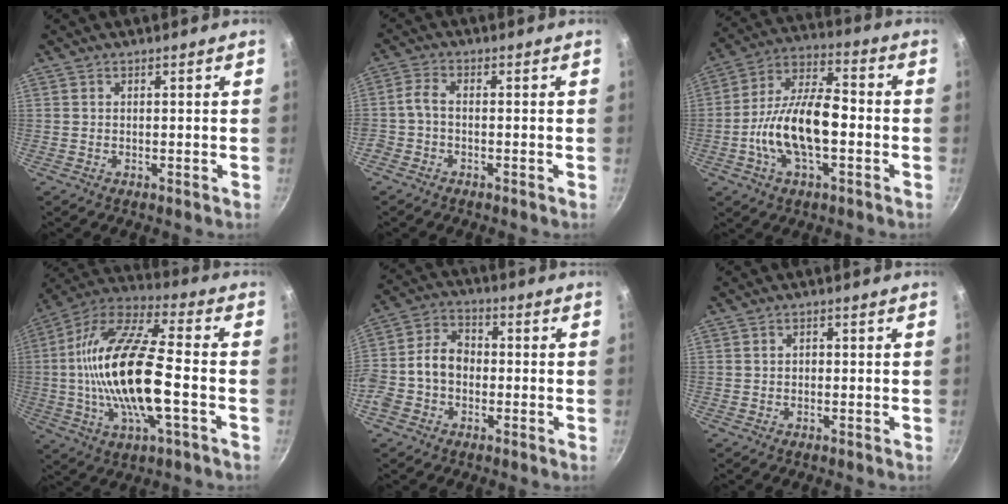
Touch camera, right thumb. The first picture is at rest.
{"total": 3.0, "force": [-1.5, 1.3, 2.2], "torque": [-0.062, 0.015, -0.039]}
{"total": 15.9, "force": [-3.1, 7.5, 13.6], "torque": [-0.231, 0.040, -0.070]}
{"total": 22.3, "force": [-2.5, 7.8, 20.8], "torque": [-0.397, 0.026, -0.062]}
{"total": 9.6, "force": [-1.9, 7.2, 6.1], "torque": [-0.100, 0.037, -0.051]}
{"total": 0.9, "force": [-0.2, 0.8, 0.4], "torque": [-0.006, 0.005, -0.005]}